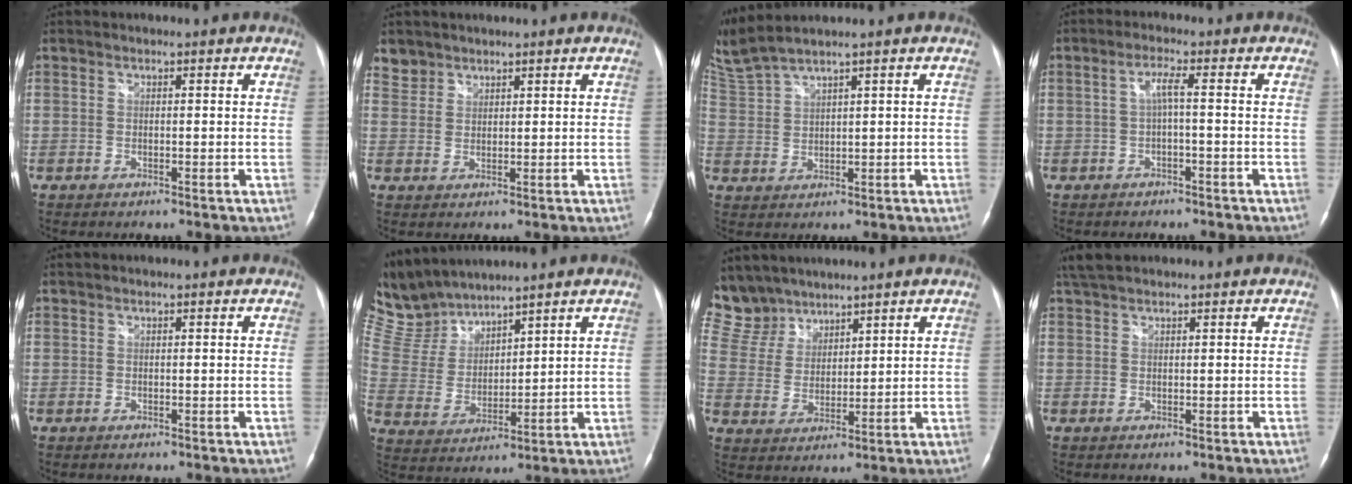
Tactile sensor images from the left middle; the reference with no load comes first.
{"total": 2.9, "force": [2.3, 1.6, -0.4], "torque": [0.015, 0.006, 0.043]}
{"total": 6.6, "force": [5.9, -1.0, 3.0], "torque": [-0.083, 0.015, 0.130]}
{"total": 2.6, "force": [-0.3, 0.0, 2.6], "torque": [-0.052, 0.011, -0.004]}
{"total": 0.0}
{"total": 10.2, "force": [9.9, 1.7, 1.8], "torque": [-0.062, 0.012, 0.220]}
{"total": 10.1, "force": [8.8, 4.9, 0.5], "torque": [-0.021, 0.014, 0.191]}
{"total": 3.2, "force": [2.8, 0.8, 1.4], "torque": [-0.032, 0.022, 0.055]}